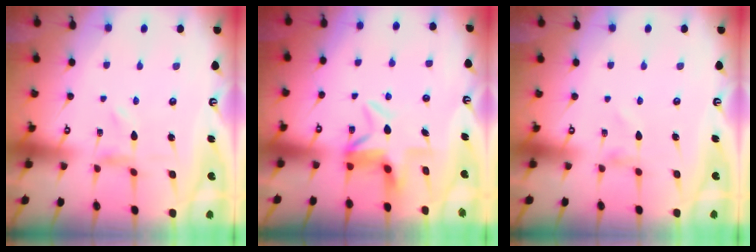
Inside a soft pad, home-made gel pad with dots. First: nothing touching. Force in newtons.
{"total": 5.9, "press": 5.8, "slide": 0.9}
{"total": 0.9, "press": 0.9, "slide": 0.1}